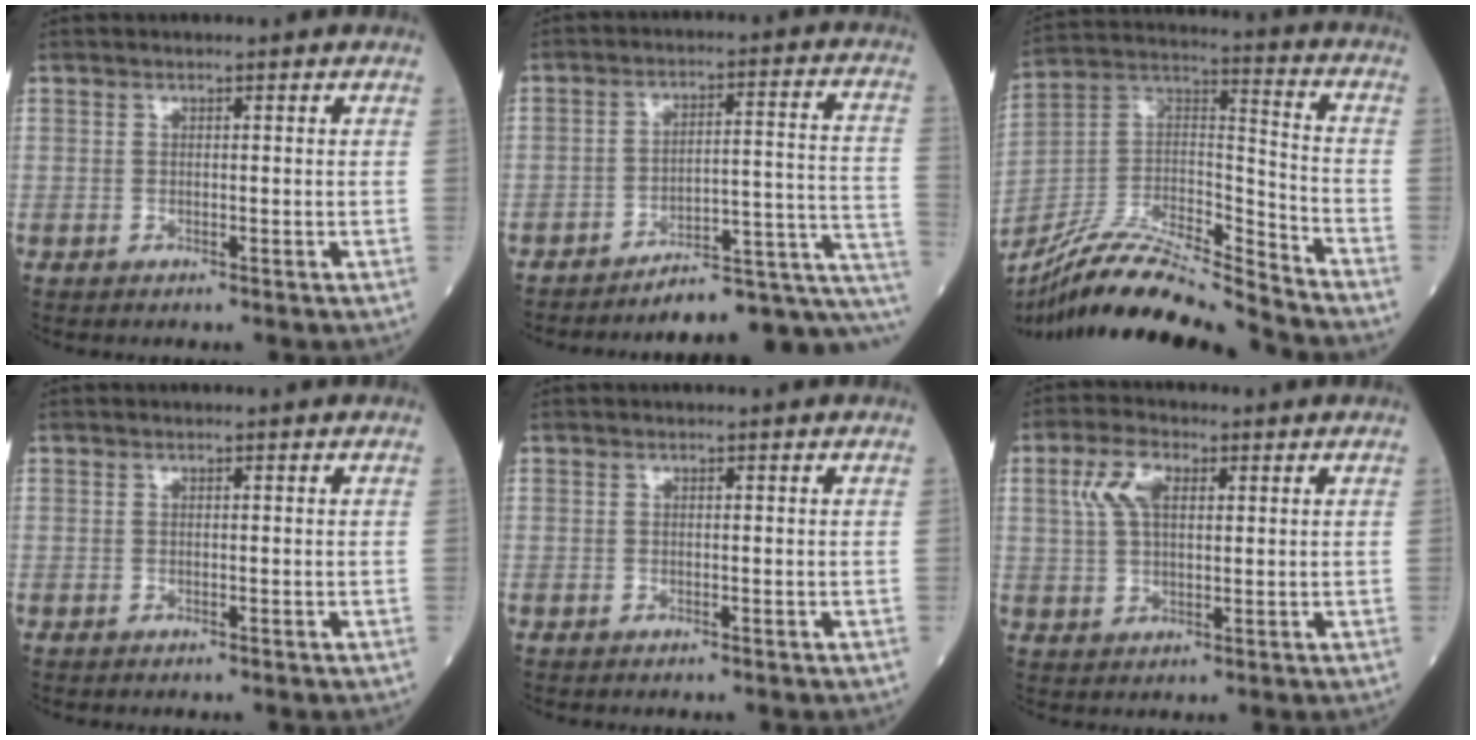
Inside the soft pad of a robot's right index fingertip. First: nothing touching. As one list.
[{"total": 13.3, "force": [-11.9, 1.4, 5.8], "torque": [-0.039, 0.058, -0.159]}, {"total": 19.5, "force": [-17.9, 0.2, 7.6], "torque": [-0.159, 0.016, -0.325]}, {"total": 0.0}, {"total": 0.0}, {"total": 6.0, "force": [2.1, 2.7, 4.9], "torque": [-0.111, 0.014, 0.044]}]